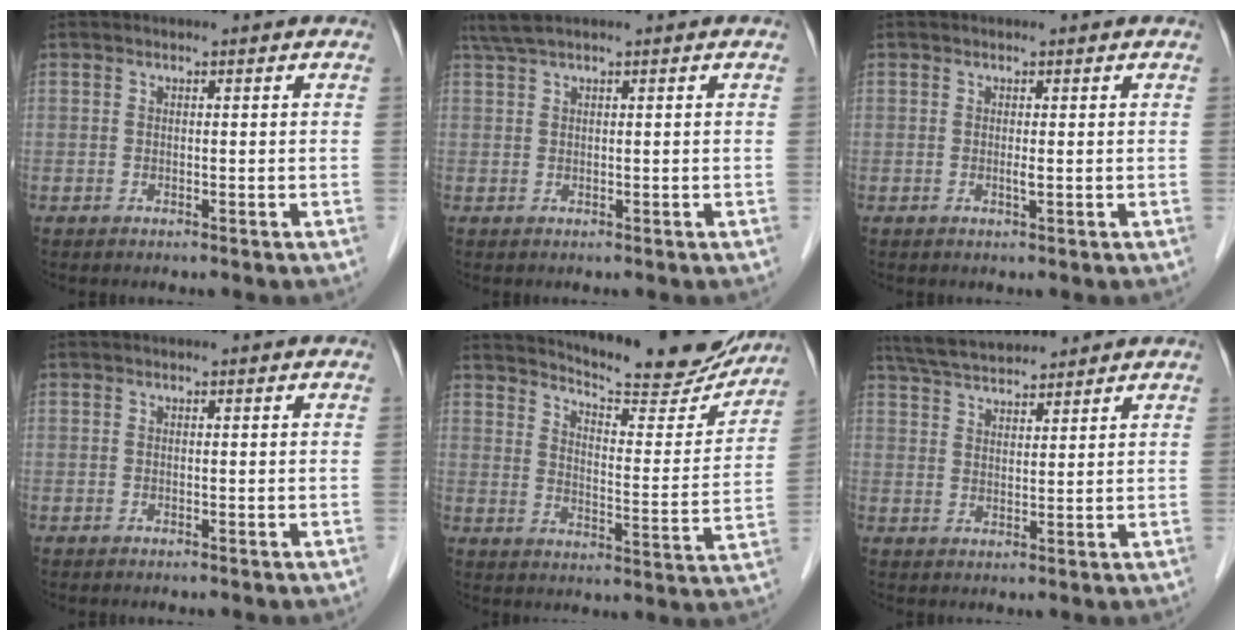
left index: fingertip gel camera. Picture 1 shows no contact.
{"total": 2.3, "force": [1.7, 0.0, 1.5], "torque": [-0.037, 0.015, 0.041]}
{"total": 0.6, "force": [-0.1, 0.0, 0.6], "torque": [-0.014, -0.006, -0.003]}
{"total": 0.0}
{"total": 18.5, "force": [17.3, 2.3, 6.1], "torque": [-0.088, -0.050, 0.225]}
{"total": 8.4, "force": [7.7, 1.6, 3.0], "torque": [-0.058, 0.027, 0.139]}